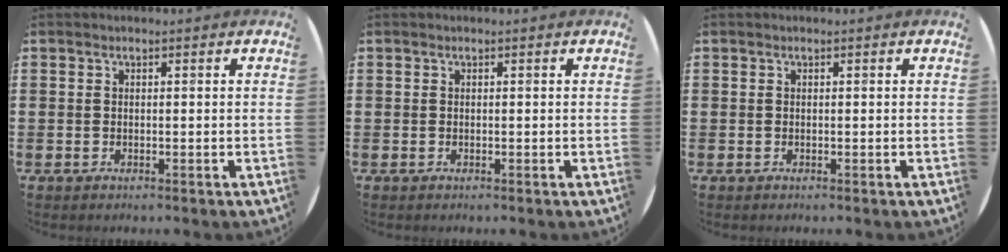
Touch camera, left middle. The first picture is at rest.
{"total": 0.0}
{"total": 0.0}